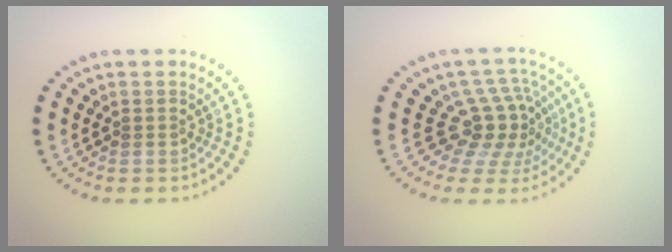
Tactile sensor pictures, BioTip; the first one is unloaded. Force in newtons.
{"total": 4.4, "press": 3.1, "slide": 3.1}